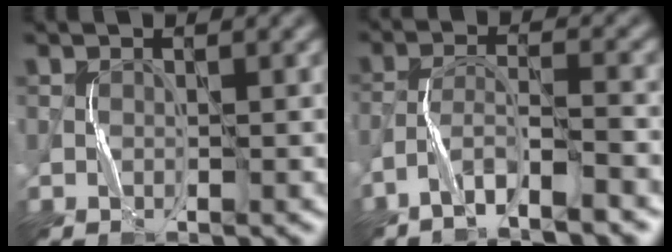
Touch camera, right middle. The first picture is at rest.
{"total": 4.7, "force": [-3.6, 0.3, 3.0], "torque": [-0.055, 0.003, -0.069]}